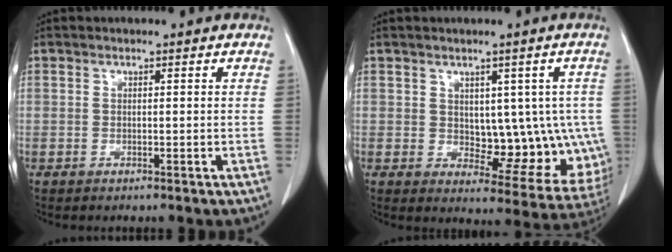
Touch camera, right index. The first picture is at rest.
{"total": 11.1, "force": [0.6, 6.3, 9.1], "torque": [-0.090, 0.010, 0.029]}